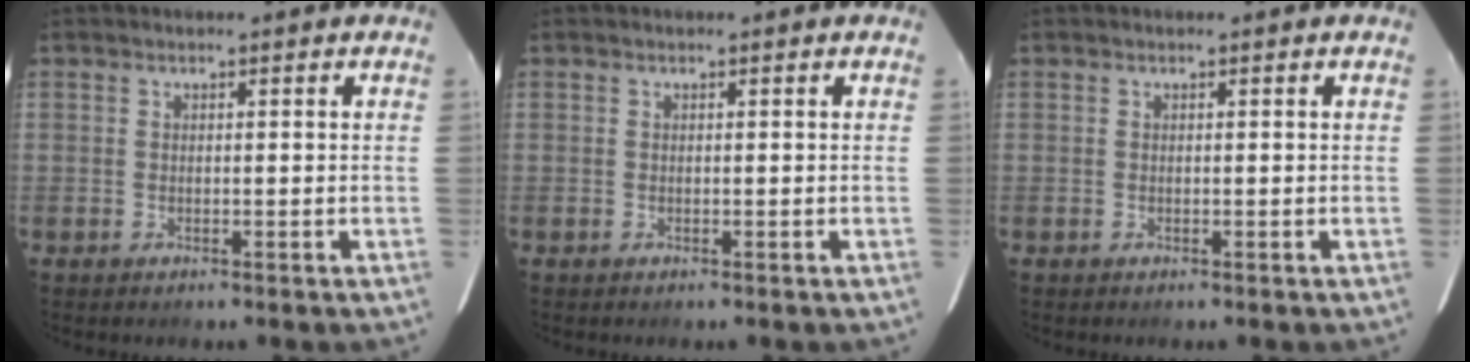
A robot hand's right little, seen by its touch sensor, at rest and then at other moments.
{"total": 0.0}
{"total": 0.0}